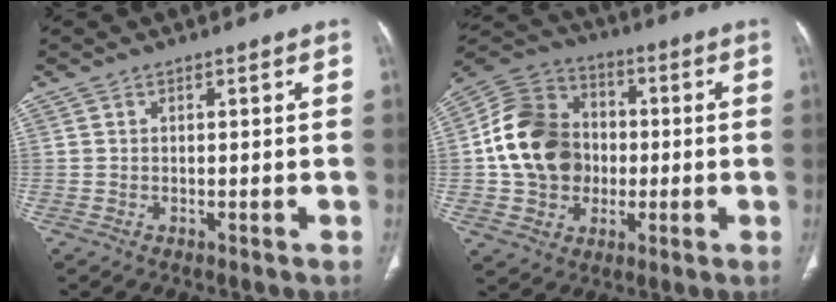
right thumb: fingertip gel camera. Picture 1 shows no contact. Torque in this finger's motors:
{"motor_torque": [1.39, 1.64, 0.23, -0.09, 0.10]}